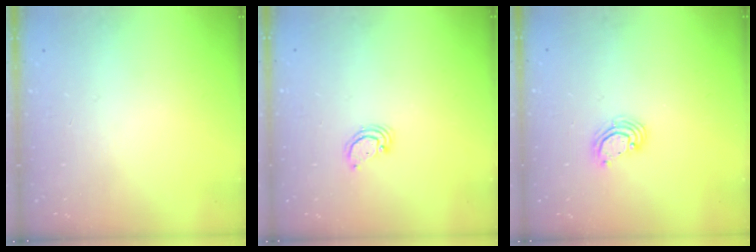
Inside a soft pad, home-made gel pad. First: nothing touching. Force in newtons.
{"total": 2.3, "press": 2.3, "slide": 0.2}
{"total": 3.6, "press": 3.6, "slide": 0.2}